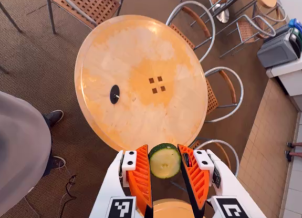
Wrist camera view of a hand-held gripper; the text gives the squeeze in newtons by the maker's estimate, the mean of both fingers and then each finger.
{"total": 9.5, "left": 9.4, "right": 9.6}